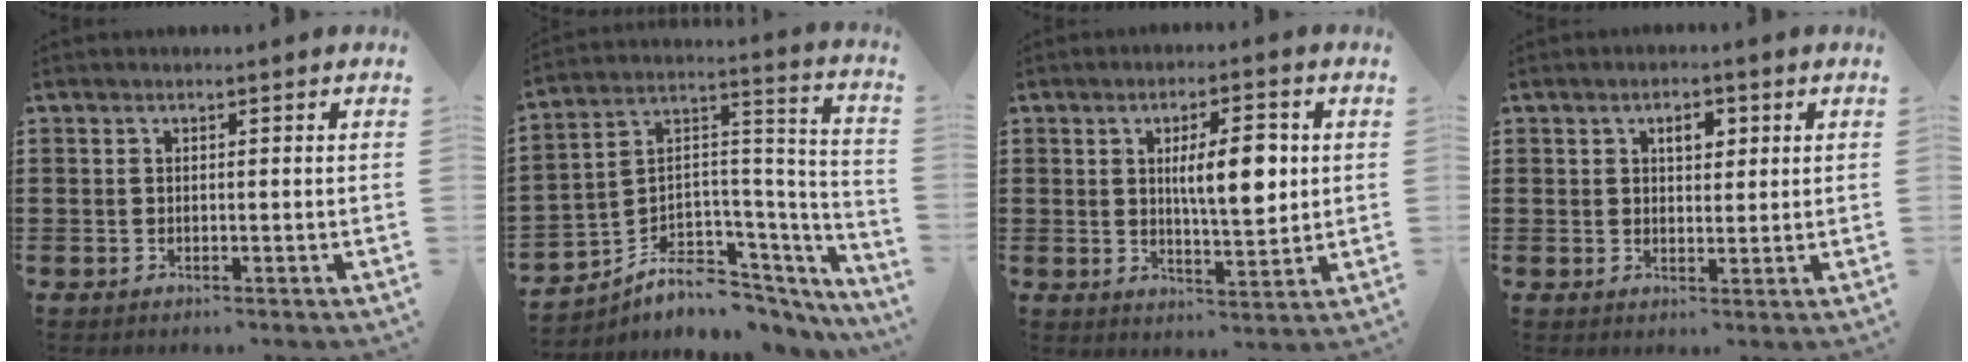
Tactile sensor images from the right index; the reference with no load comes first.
{"total": 7.2, "force": [-4.2, 5.0, 3.0], "torque": [-0.066, -0.004, -0.070]}
{"total": 8.1, "force": [1.5, 2.6, 7.6], "torque": [-0.121, -0.003, 0.019]}
{"total": 2.9, "force": [1.1, 1.6, 2.1], "torque": [-0.031, 0.004, 0.014]}